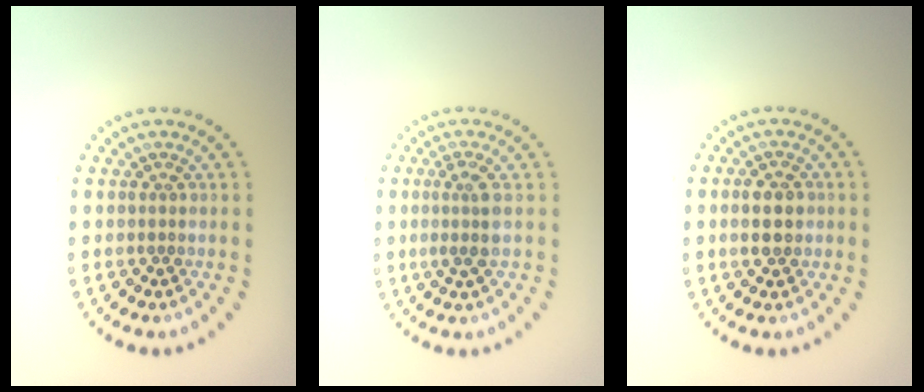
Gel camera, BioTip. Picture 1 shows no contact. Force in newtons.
{"total": 2.1, "press": 1.7, "slide": 1.3}
{"total": 2.6, "press": 2.6, "slide": 0.2}